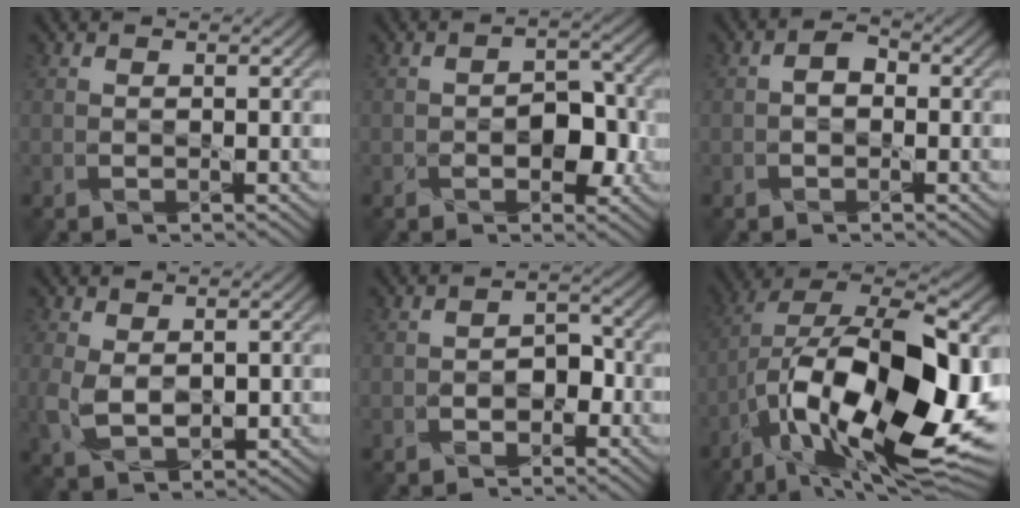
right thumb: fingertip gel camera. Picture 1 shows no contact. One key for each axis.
{"total": 4.3, "fx": -1.6, "fy": 2.7, "fz": 3.0, "tx": -0.038, "ty": -0.001, "tz": -0.024}
{"total": 1.8, "fx": -0.4, "fy": 1.3, "fz": 1.1, "tx": -0.023, "ty": 0.004, "tz": -0.012}
{"total": 4.8, "fx": 0.3, "fy": 3.2, "fz": 3.5, "tx": -0.095, "ty": -0.007, "tz": 0.012}
{"total": 2.9, "fx": -1.6, "fy": 2.0, "fz": 1.4, "tx": -0.001, "ty": 0.008, "tz": -0.027}
{"total": 19.7, "fx": -5.3, "fy": 8.9, "fz": 16.7, "tx": -0.289, "ty": -0.003, "tz": -0.087}